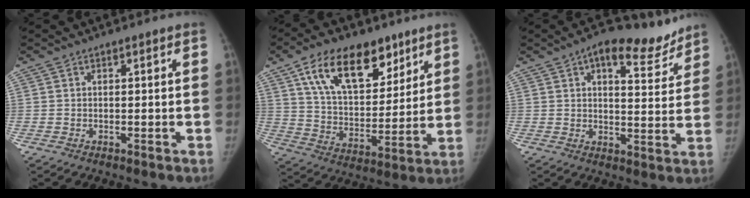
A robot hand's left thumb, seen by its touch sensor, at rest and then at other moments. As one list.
[{"total": 19.2, "force": [10.7, 10.8, 11.7], "torque": [-0.150, -0.038, 0.187]}, {"total": 11.9, "force": [8.6, 5.0, 6.6], "torque": [-0.055, -0.038, 0.119]}]